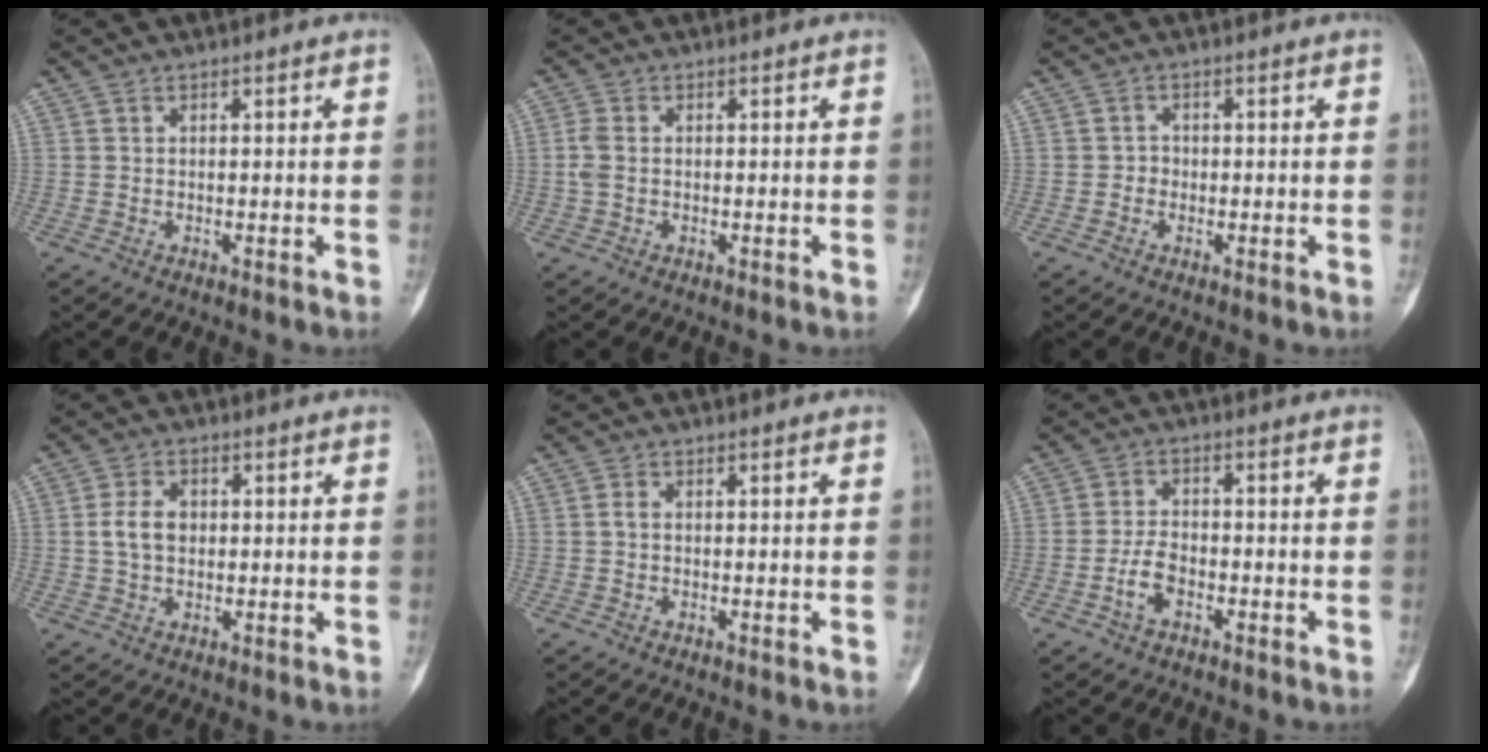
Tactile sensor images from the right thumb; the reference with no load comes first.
{"total": 2.4, "force": [-0.1, 1.5, 1.8], "torque": [-0.055, 0.001, -0.007]}
{"total": 1.3, "force": [-0.5, 1.2, 0.4], "torque": [0.004, 0.007, -0.012]}
{"total": 4.8, "force": [0.3, 3.3, 3.5], "torque": [-0.067, 0.009, 0.004]}
{"total": 0.9, "force": [-0.1, 0.6, 0.7], "torque": [-0.014, 0.001, -0.005]}
{"total": 4.5, "force": [-2.2, 2.5, 3.1], "torque": [-0.060, 0.019, -0.045]}